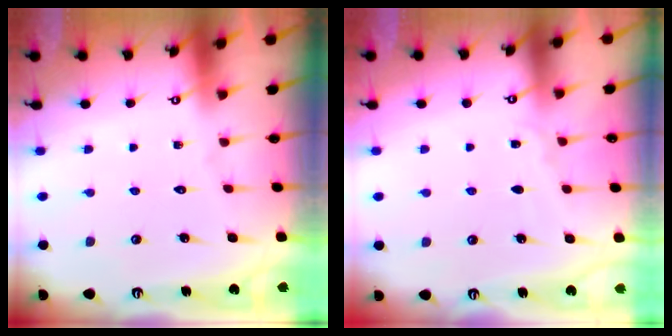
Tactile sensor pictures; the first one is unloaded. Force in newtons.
{"total": 4.1, "press": 4.1, "slide": 0.5}